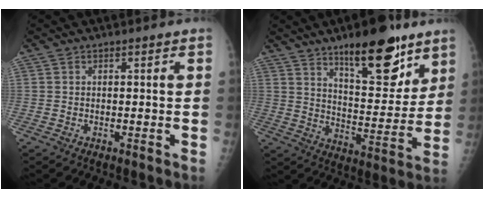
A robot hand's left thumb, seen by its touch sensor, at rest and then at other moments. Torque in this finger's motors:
{"motor_torque": [0.42, 0.44, 0.98, -0.80, 0.10]}